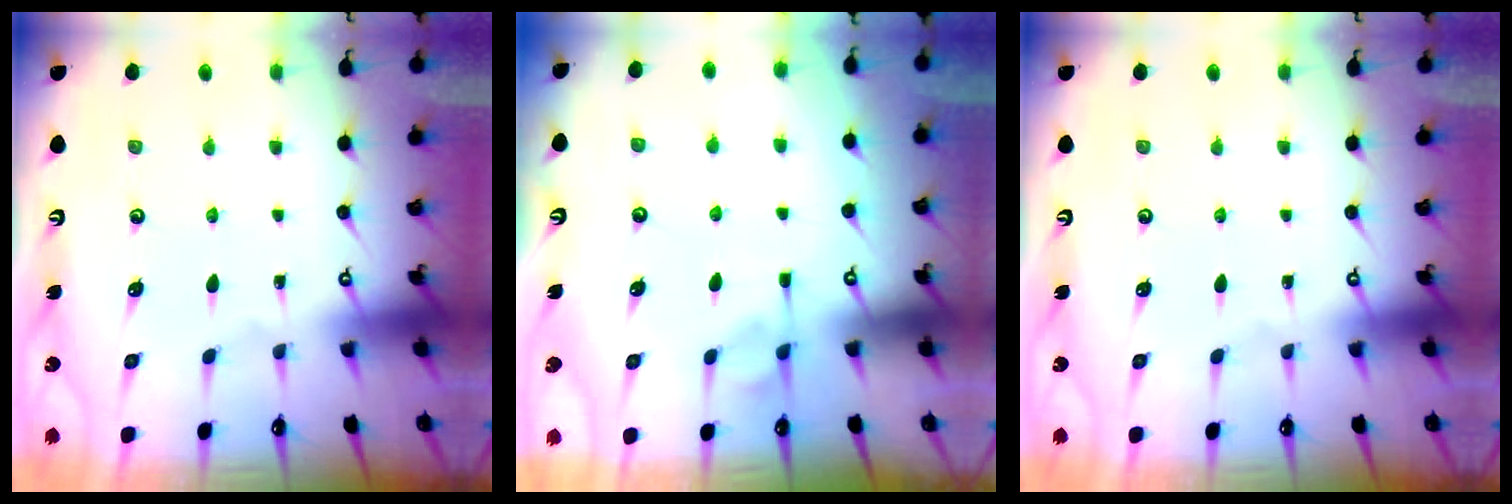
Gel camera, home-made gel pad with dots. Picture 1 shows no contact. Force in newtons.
{"total": 0.9, "press": 0.1, "slide": 0.9}
{"total": 0.0}